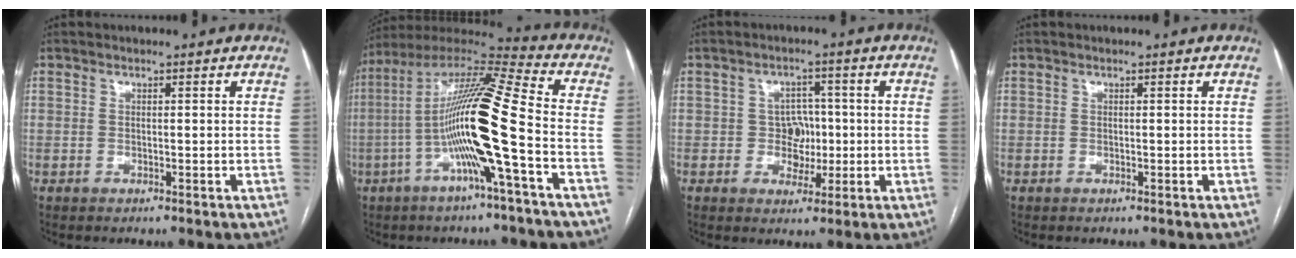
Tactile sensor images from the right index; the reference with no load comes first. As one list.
[{"total": 17.4, "force": [-4.0, -0.3, 16.9], "torque": [-0.318, 0.010, -0.082]}, {"total": 4.4, "force": [-0.4, 3.9, 2.0], "torque": [-0.024, 0.012, 0.000]}, {"total": 0.0}]